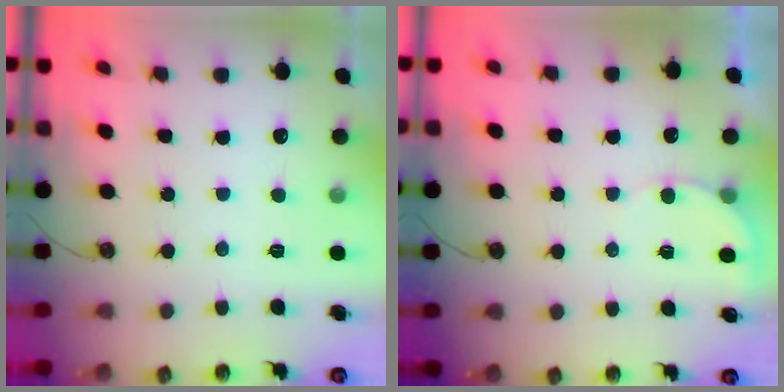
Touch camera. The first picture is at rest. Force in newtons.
{"total": 3.4, "press": 3.4, "slide": 0.3}